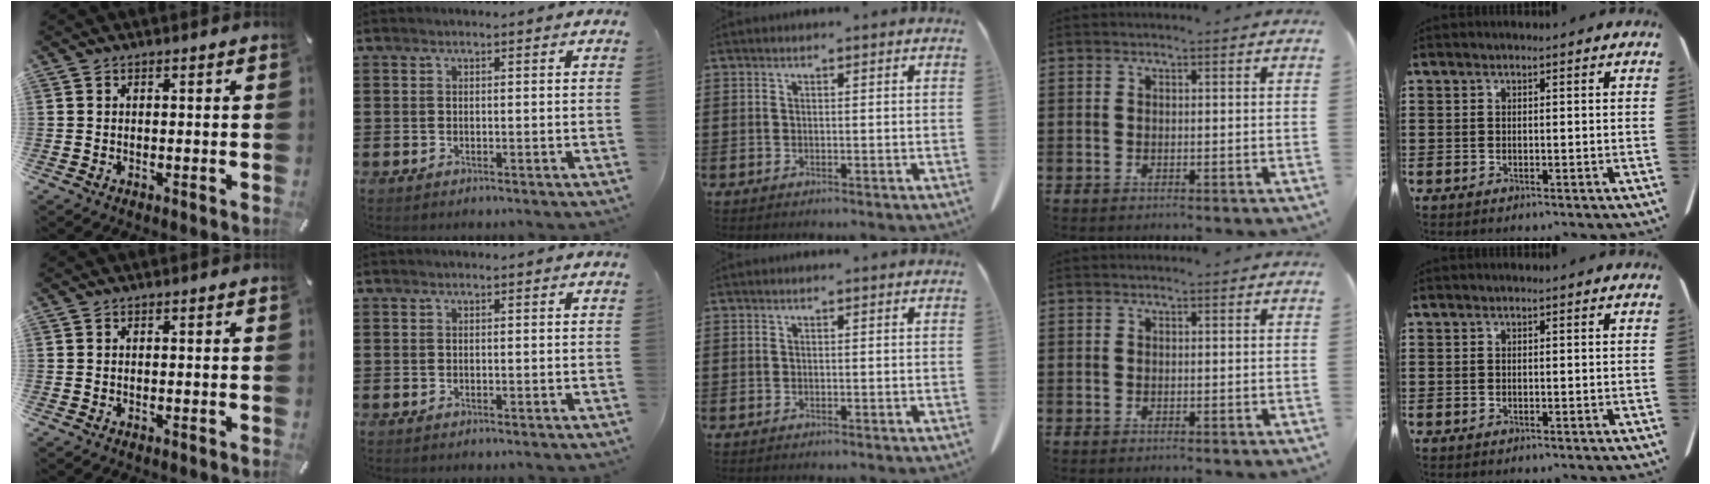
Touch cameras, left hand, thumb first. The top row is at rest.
{}